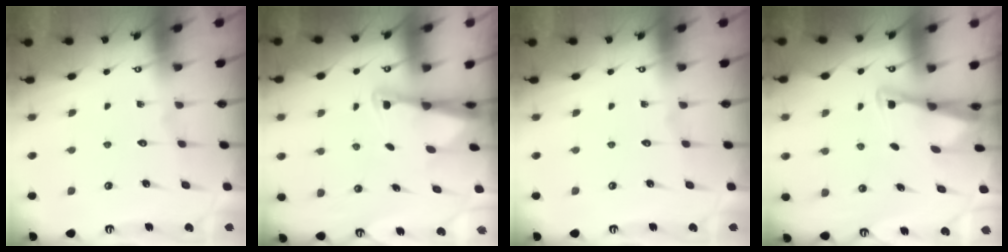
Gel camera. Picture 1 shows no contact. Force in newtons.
{"total": 2.6, "press": 2.6, "slide": 0.5}
{"total": 0.0}
{"total": 2.7, "press": 2.6, "slide": 0.2}